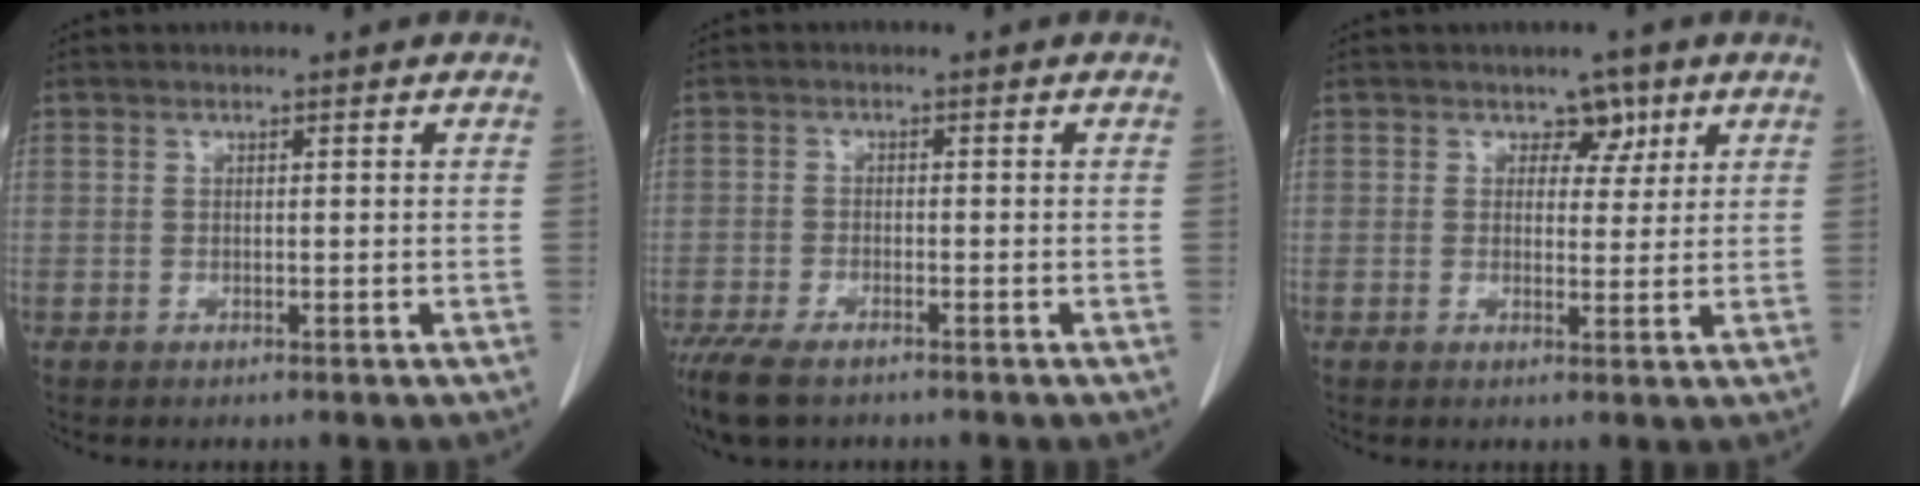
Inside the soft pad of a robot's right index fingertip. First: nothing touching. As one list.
[{"total": 7.5, "force": [-5.6, 2.5, 4.2], "torque": [-0.077, -0.015, -0.095]}, {"total": 3.3, "force": [1.7, 2.3, 1.5], "torque": [-0.008, 0.002, 0.022]}]